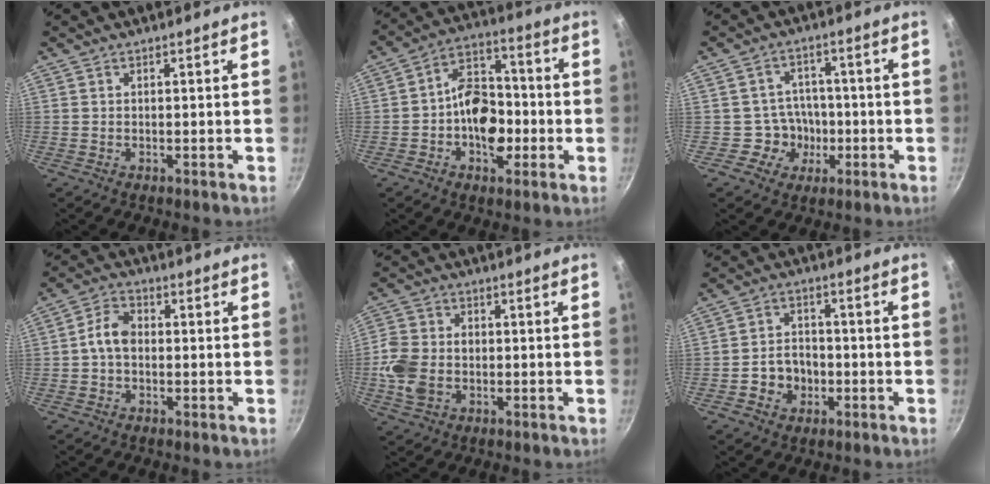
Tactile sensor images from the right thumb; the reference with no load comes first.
{"total": 12.8, "force": [-2.5, 8.6, 9.1], "torque": [-0.102, 0.038, -0.053]}
{"total": 5.4, "force": [-1.6, 5.0, 0.8], "torque": [0.028, 0.024, -0.027]}
{"total": 5.6, "force": [-0.4, 4.0, 3.9], "torque": [-0.060, 0.022, -0.017]}
{"total": 9.2, "force": [-1.6, 7.0, 5.8], "torque": [-0.113, 0.011, -0.039]}
{"total": 6.9, "force": [-2.1, 5.6, 3.6], "torque": [-0.037, 0.020, -0.038]}